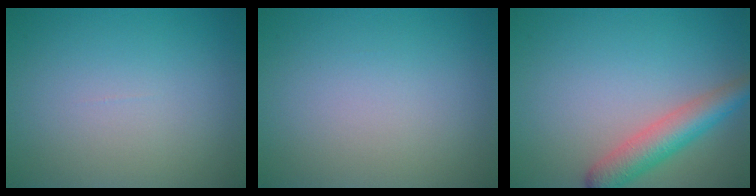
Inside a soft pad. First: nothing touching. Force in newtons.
{"total": 0.0}
{"total": 4.4, "press": 4.4, "slide": 0.2}